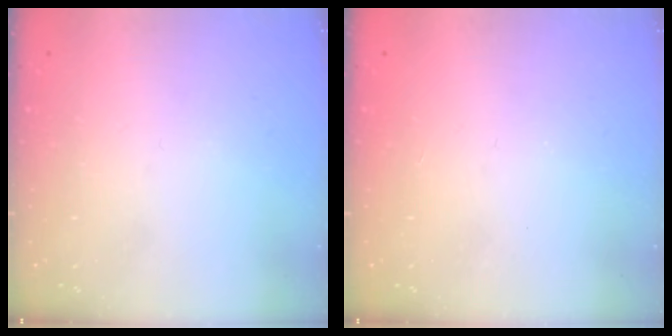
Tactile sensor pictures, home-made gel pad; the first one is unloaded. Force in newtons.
{"total": 1.5, "press": 1.2, "slide": 0.9}